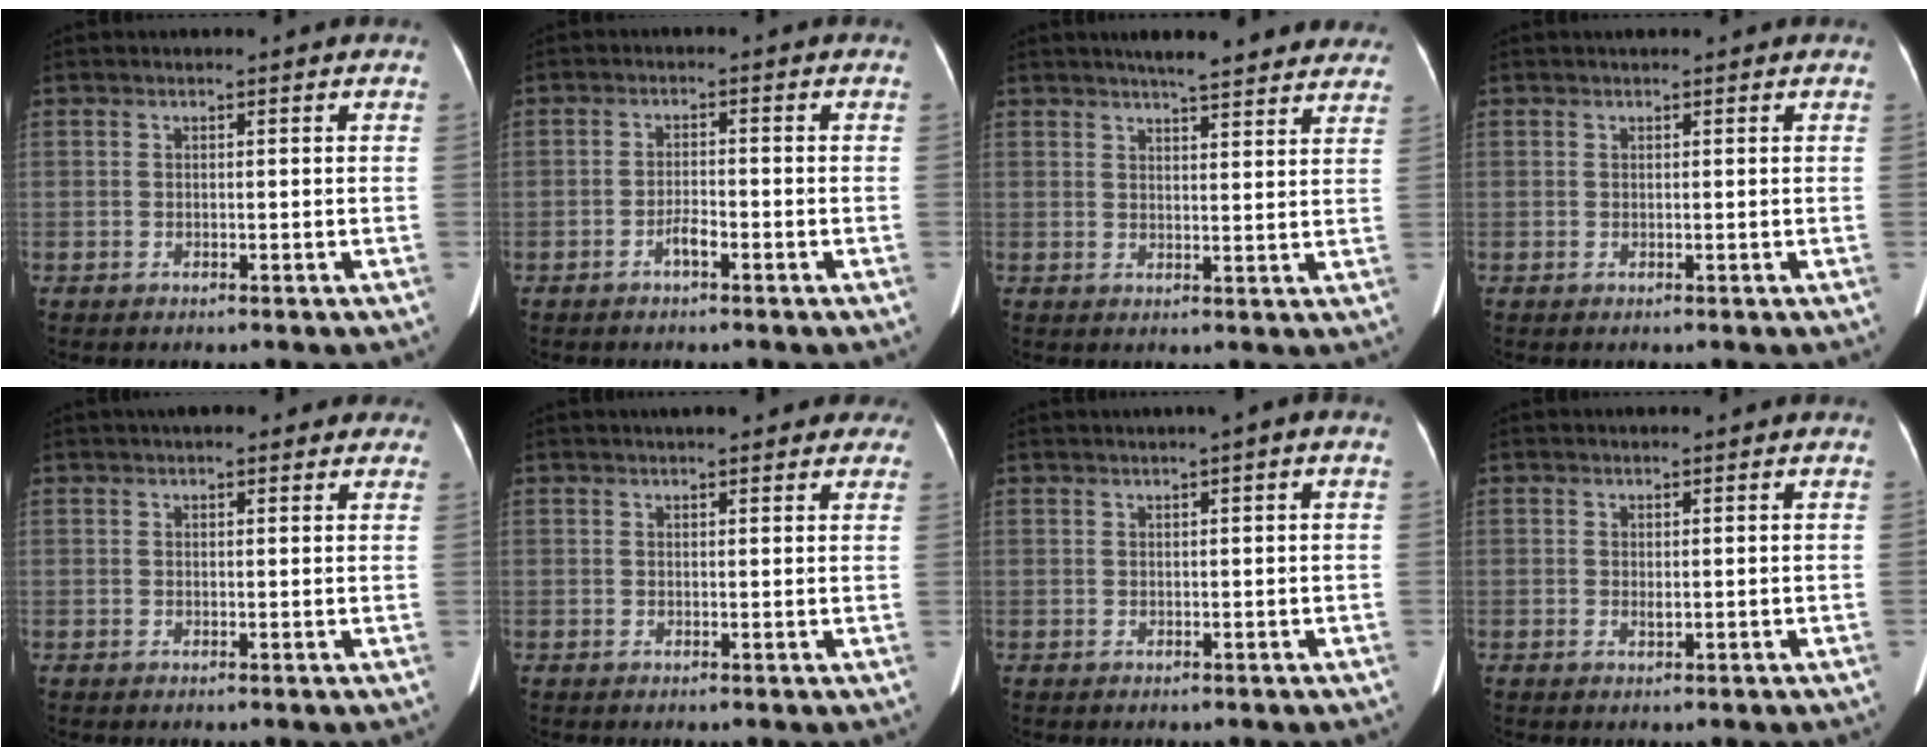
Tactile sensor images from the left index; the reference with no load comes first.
{"total": 2.1, "force": [-1.4, 0.3, 1.5], "torque": [-0.027, 0.002, -0.027]}
{"total": 13.2, "force": [11.6, 2.0, 6.1], "torque": [-0.065, 0.010, 0.130]}
{"total": 1.3, "force": [1.1, 0.3, 0.8], "torque": [-0.007, 0.019, 0.011]}
{"total": 7.0, "force": [5.4, 2.2, 3.9], "torque": [-0.040, 0.025, 0.064]}
{"total": 9.6, "force": [7.9, 2.7, 4.9], "torque": [-0.042, 0.017, 0.084]}
{"total": 2.3, "force": [1.0, 0.0, 2.1], "torque": [-0.037, 0.010, 0.016]}
{"total": 0.6, "force": [0.1, 0.1, 0.5], "torque": [-0.013, -0.002, 0.003]}